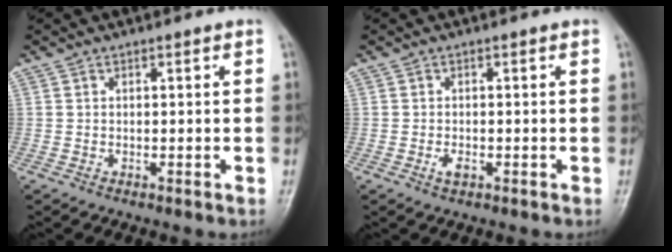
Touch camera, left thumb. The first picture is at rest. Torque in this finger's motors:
{"motor_torque": [-0.11, 0.04, 0.20, 0.15, 0.00]}